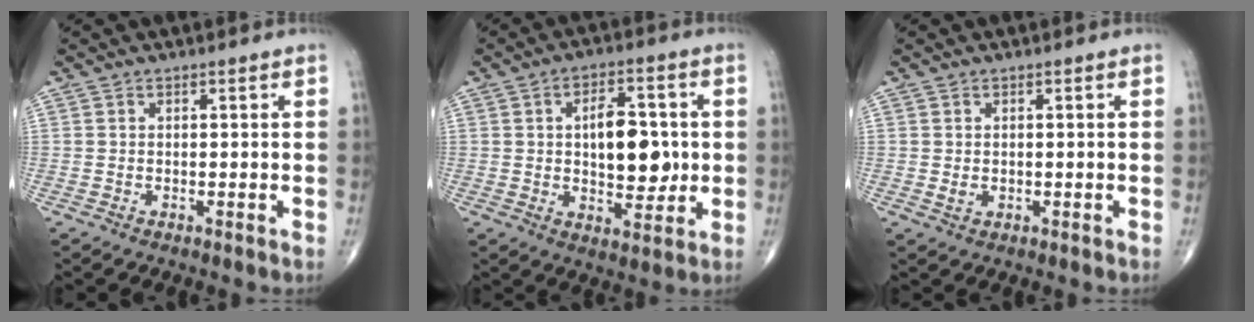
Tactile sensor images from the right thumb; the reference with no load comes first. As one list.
[{"total": 11.5, "force": [0.8, 6.2, 9.7], "torque": [-0.114, 0.001, 0.017]}, {"total": 1.3, "force": [0.0, 1.0, 0.9], "torque": [-0.014, -0.002, 0.003]}]